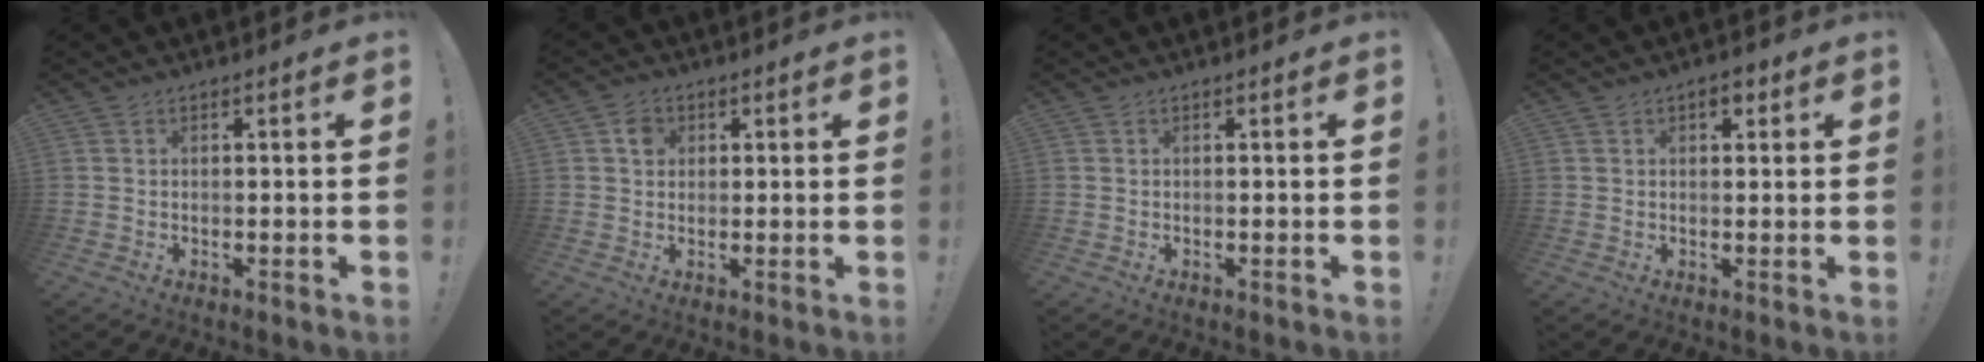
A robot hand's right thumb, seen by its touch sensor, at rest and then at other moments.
{"total": 3.6, "force": [1.1, 3.1, 1.4], "torque": [-0.016, 0.003, 0.016]}
{"total": 0.0}
{"total": 2.8, "force": [1.3, 1.6, 1.9], "torque": [-0.024, 0.000, 0.020]}